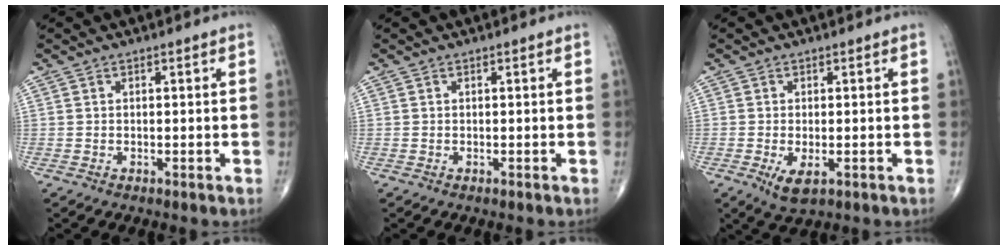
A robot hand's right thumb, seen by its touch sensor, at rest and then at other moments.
{"total": 0.0}
{"total": 3.9, "force": [-1.4, 1.7, 3.3], "torque": [-0.059, -0.009, -0.018]}